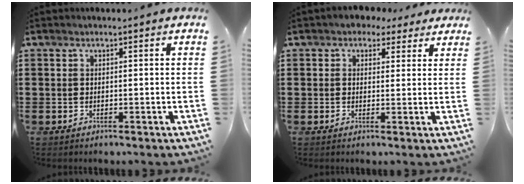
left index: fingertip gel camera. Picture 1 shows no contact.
{"total": 2.7, "force": [1.9, 1.8, 0.7], "torque": [-0.015, 0.007, 0.033]}